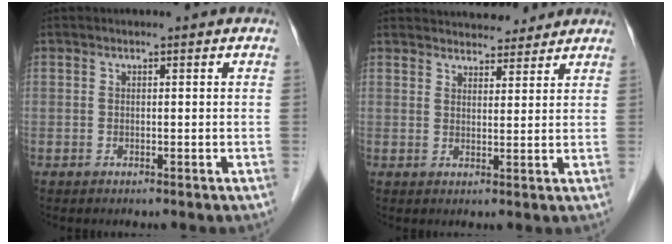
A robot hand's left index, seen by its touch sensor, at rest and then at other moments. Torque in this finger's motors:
{"motor_torque": [1.06, -1.08, 0.41, 0.09]}